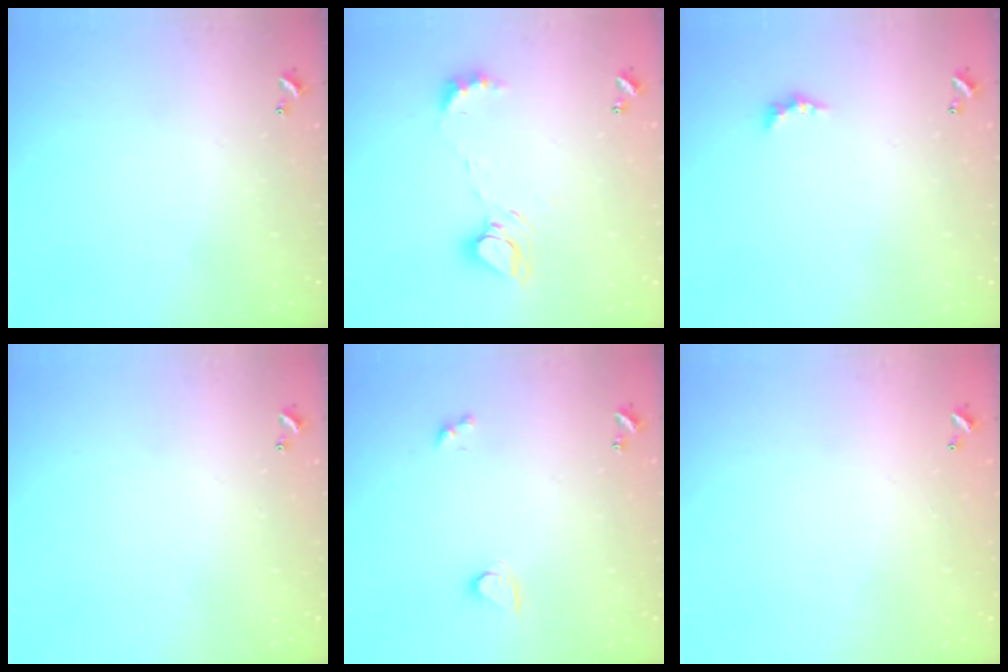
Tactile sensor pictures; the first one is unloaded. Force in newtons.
{"total": 8.4, "press": 8.4, "slide": 1.0}
{"total": 2.2, "press": 2.2, "slide": 0.6}
{"total": 0.0}
{"total": 2.6, "press": 2.6, "slide": 0.3}
{"total": 2.8, "press": 2.8, "slide": 0.1}